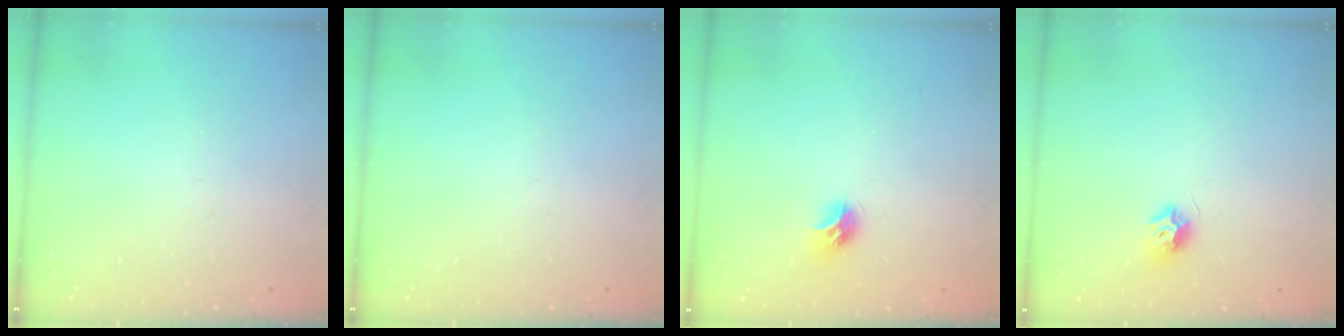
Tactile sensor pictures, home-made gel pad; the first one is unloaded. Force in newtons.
{"total": 0.0}
{"total": 7.5, "press": 7.5, "slide": 0.1}
{"total": 7.6, "press": 7.6, "slide": 0.4}